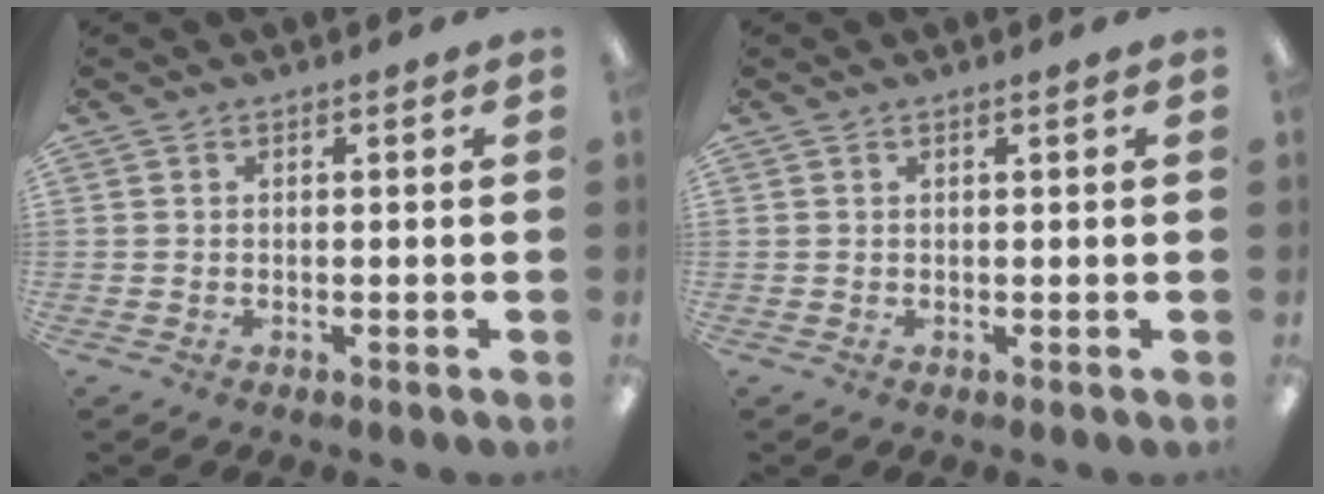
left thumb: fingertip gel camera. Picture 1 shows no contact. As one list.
[{"total": 1.0, "force": [0.4, 0.1, 0.9], "torque": [-0.017, 0.000, 0.007]}]